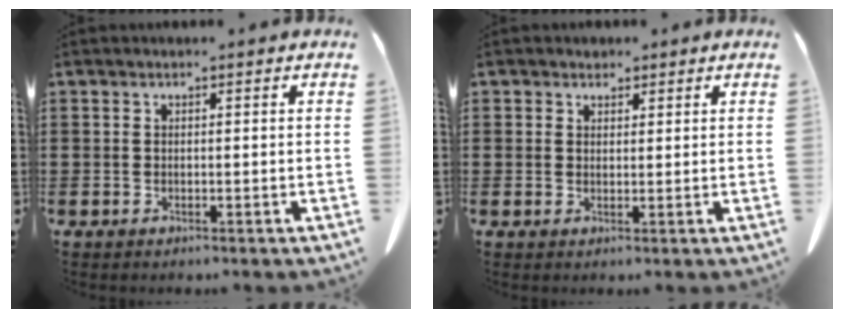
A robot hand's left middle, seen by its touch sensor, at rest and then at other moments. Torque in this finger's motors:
{"motor_torque": [-0.84, 1.23, 0.04, 0.01]}